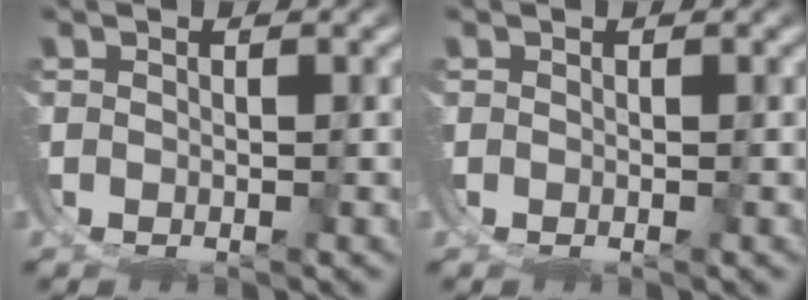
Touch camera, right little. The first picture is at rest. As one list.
[{"total": 0.0}]